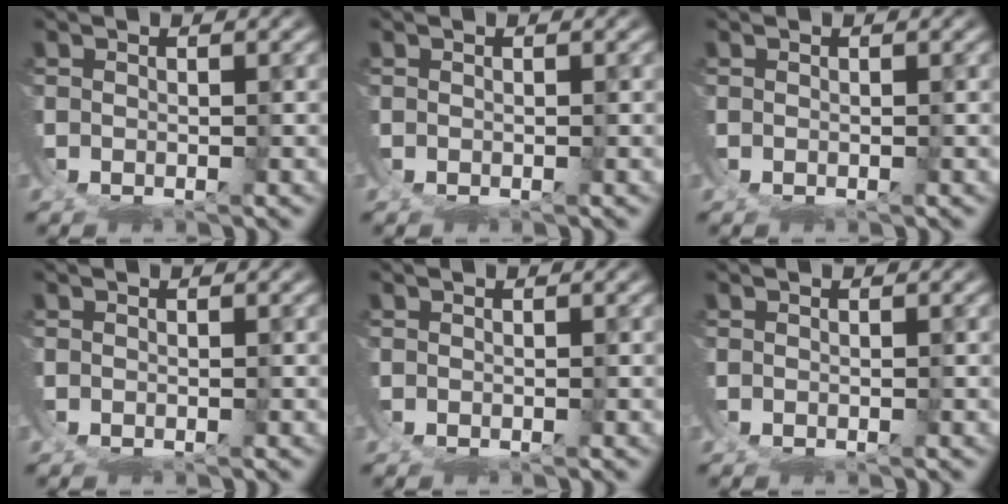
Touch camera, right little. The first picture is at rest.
{"total": 0.0}
{"total": 0.0}
{"total": 0.0}
{"total": 0.0}
{"total": 0.0}